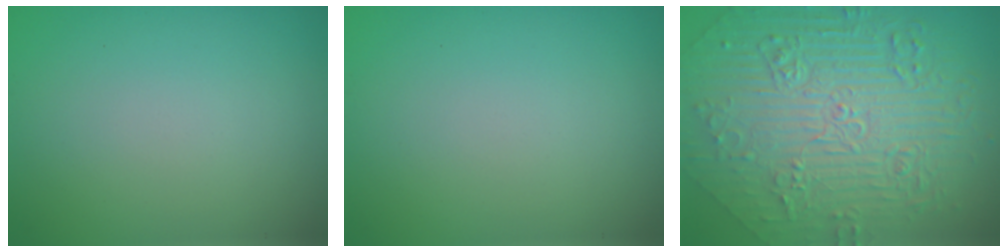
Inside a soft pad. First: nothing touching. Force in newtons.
{"total": 0.0}
{"total": 11.2, "press": 7.5, "slide": 8.2}